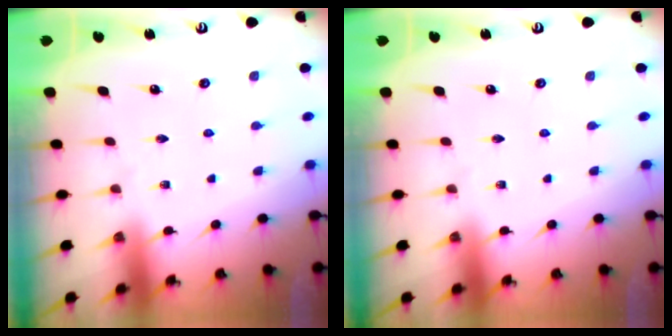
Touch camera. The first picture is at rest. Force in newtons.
{"total": 0.0}